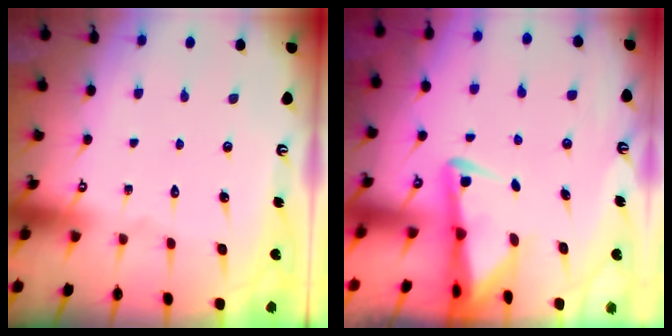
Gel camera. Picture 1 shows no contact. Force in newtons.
{"total": 2.8, "press": 2.7, "slide": 0.6}